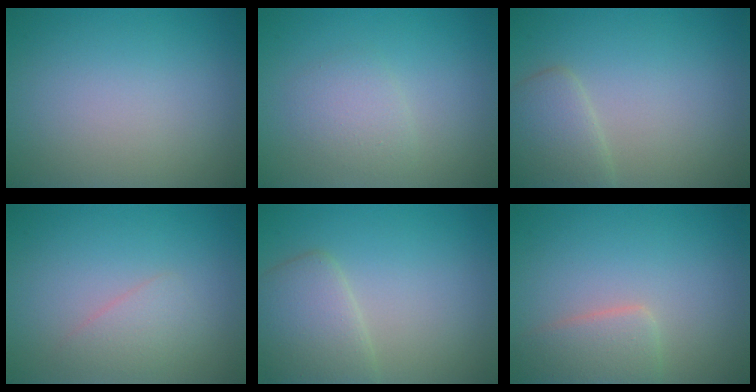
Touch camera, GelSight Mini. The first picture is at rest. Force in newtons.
{"total": 1.9, "press": 1.9, "slide": 0.1}
{"total": 2.9, "press": 2.9, "slide": 0.2}
{"total": 1.7, "press": 1.7, "slide": 0.1}
{"total": 3.8, "press": 3.8, "slide": 0.3}
{"total": 2.9, "press": 2.9, "slide": 0.3}